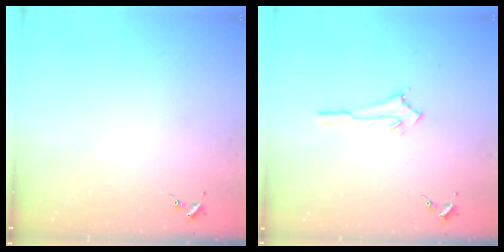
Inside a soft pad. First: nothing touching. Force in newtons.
{"total": 2.8, "press": 2.8, "slide": 0.3}